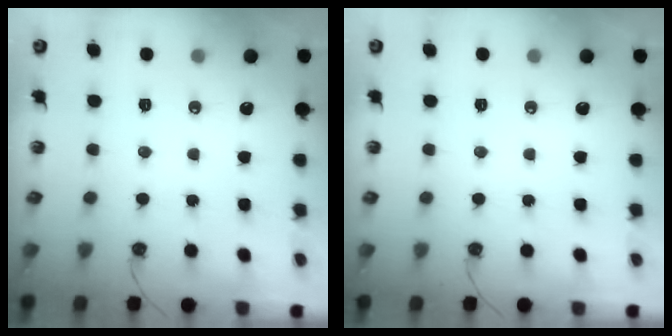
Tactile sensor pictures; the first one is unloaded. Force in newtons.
{"total": 0.0}